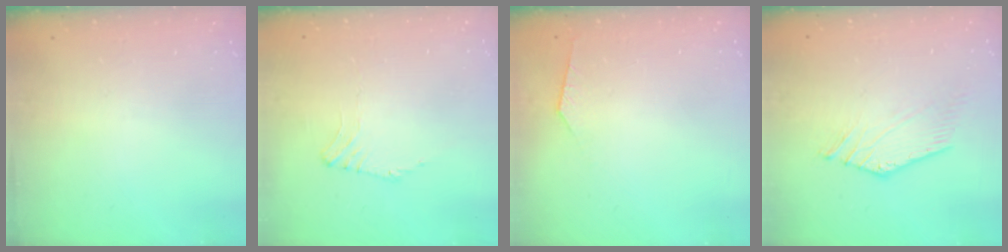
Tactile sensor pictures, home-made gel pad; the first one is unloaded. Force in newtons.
{"total": 0.0}
{"total": 2.4, "press": 2.4, "slide": 0.4}
{"total": 5.4, "press": 5.4, "slide": 0.9}